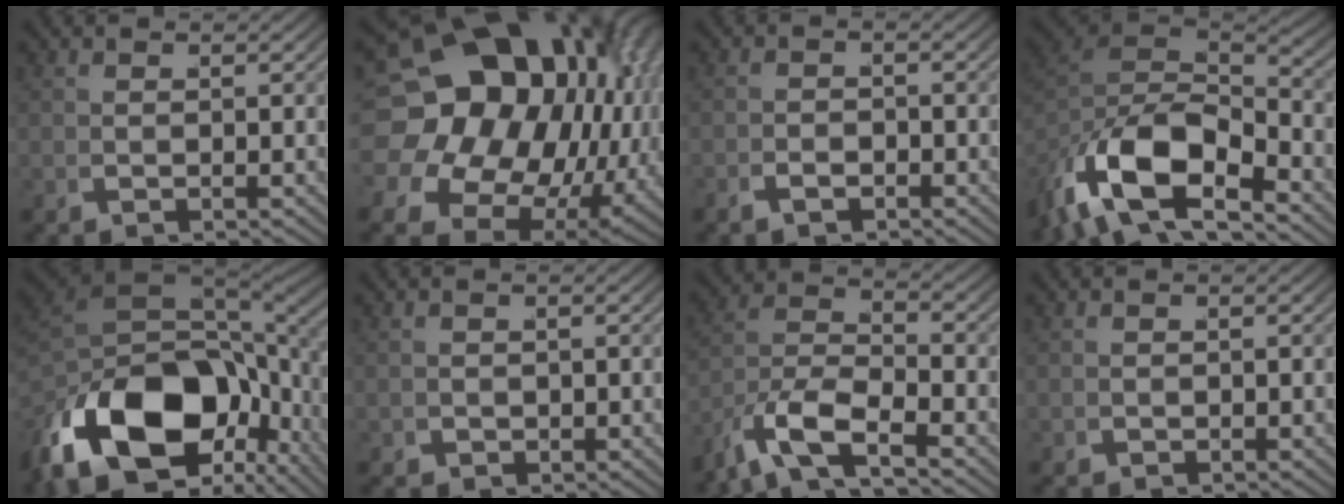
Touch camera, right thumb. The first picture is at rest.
{"total": 27.5, "force": [1.5, 20.5, 18.2], "torque": [-0.319, -0.025, 0.011]}
{"total": 1.3, "force": [-1.3, 0.4, 0.0], "torque": [0.017, 0.006, -0.031]}
{"total": 11.3, "force": [-2.6, 6.2, 9.1], "torque": [-0.211, -0.035, -0.021]}
{"total": 17.7, "force": [-3.7, 10.5, 13.8], "torque": [-0.269, -0.056, -0.030]}
{"total": 2.1, "force": [-0.4, 1.8, 1.0], "torque": [-0.019, -0.015, 0.002]}
{"total": 6.9, "force": [-3.9, 3.1, 4.7], "torque": [-0.104, -0.020, -0.069]}
{"total": 0.8, "force": [-0.3, 0.7, 0.3], "torque": [-0.005, -0.007, -0.001]}